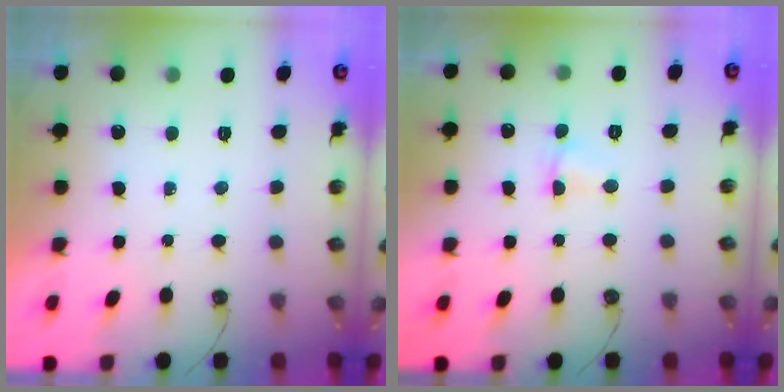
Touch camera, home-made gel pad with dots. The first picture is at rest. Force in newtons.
{"total": 2.4, "press": 2.4, "slide": 0.6}